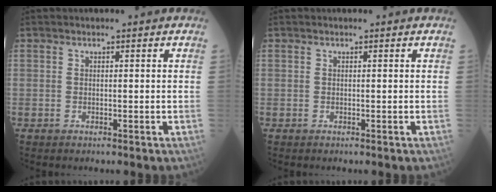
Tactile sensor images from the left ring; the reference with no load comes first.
{"total": 0.0}